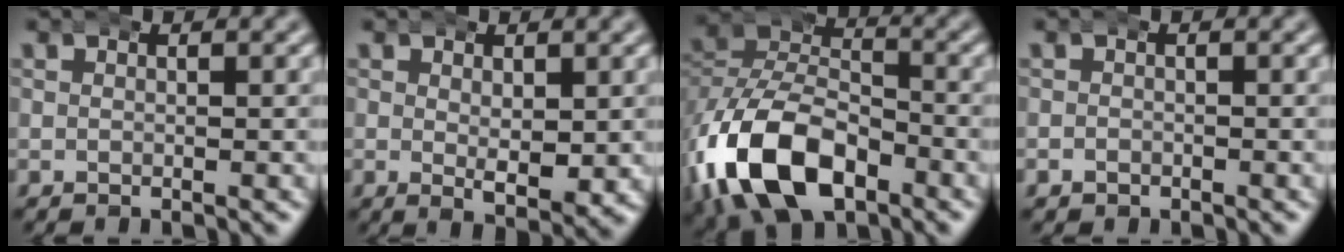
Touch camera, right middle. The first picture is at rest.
{"total": 3.2, "force": [-0.1, 1.5, 2.8], "torque": [-0.046, -0.019, 0.007]}
{"total": 11.8, "force": [-3.9, 8.2, 7.5], "torque": [-0.160, -0.043, -0.051]}
{"total": 0.9, "force": [-0.5, 0.7, -0.1], "torque": [-0.006, -0.007, -0.004]}